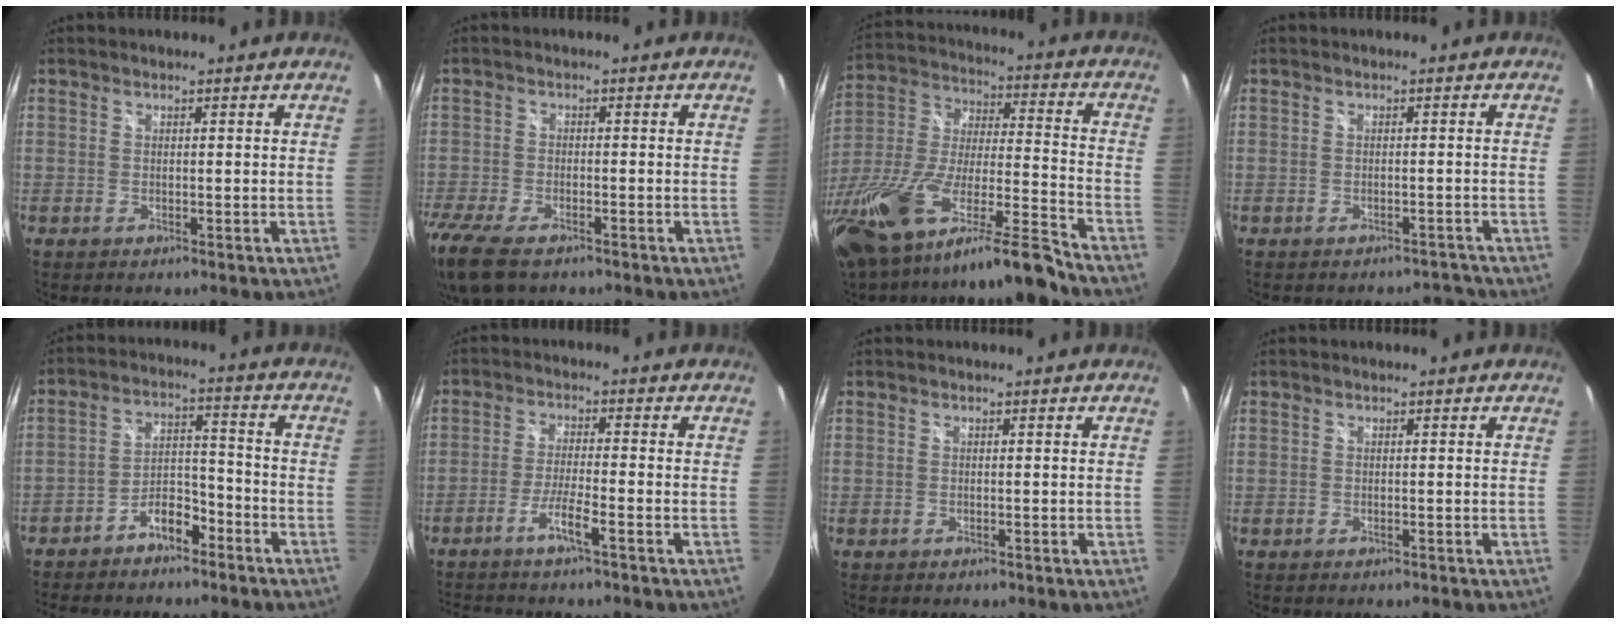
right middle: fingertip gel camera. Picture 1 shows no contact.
{"total": 12.3, "force": [-8.8, 5.1, 6.9], "torque": [-0.182, -0.050, -0.163]}
{"total": 25.1, "force": [-18.5, 3.0, 16.7], "torque": [-0.318, -0.058, -0.326]}
{"total": 2.8, "force": [-2.7, 0.9, -0.1], "torque": [0.015, 0.011, -0.029]}
{"total": 8.5, "force": [-6.4, 3.8, 3.9], "torque": [-0.080, 0.035, -0.104]}
{"total": 4.8, "force": [-3.5, -0.7, 3.2], "torque": [-0.079, 0.001, -0.068]}
{"total": 0.0}
{"total": 0.0}